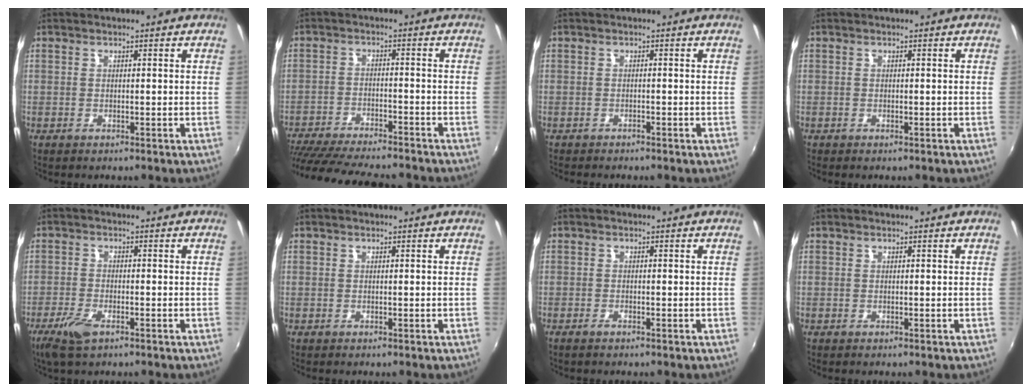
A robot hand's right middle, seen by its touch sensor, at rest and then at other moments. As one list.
[{"total": 18.9, "force": [-16.5, 3.1, 8.7], "torque": [-0.174, -0.034, -0.257]}, {"total": 1.3, "force": [-1.2, -0.1, 0.2], "torque": [-0.010, -0.007, -0.023]}, {"total": 0.0}, {"total": 5.9, "force": [-3.7, 2.0, 4.1], "torque": [-0.104, -0.015, -0.073]}, {"total": 0.0}, {"total": 1.3, "force": [-1.0, 0.3, 0.8], "torque": [-0.019, -0.004, -0.020]}, {"total": 0.0}]